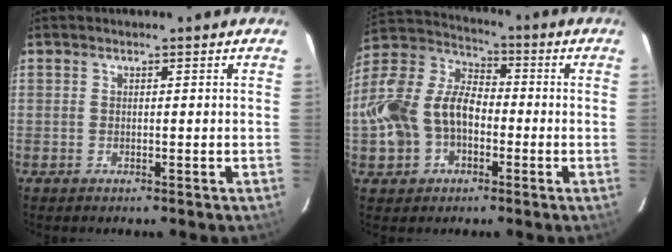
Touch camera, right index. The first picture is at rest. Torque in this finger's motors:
{"motor_torque": [1.17, -0.74, 0.38, 0.18]}